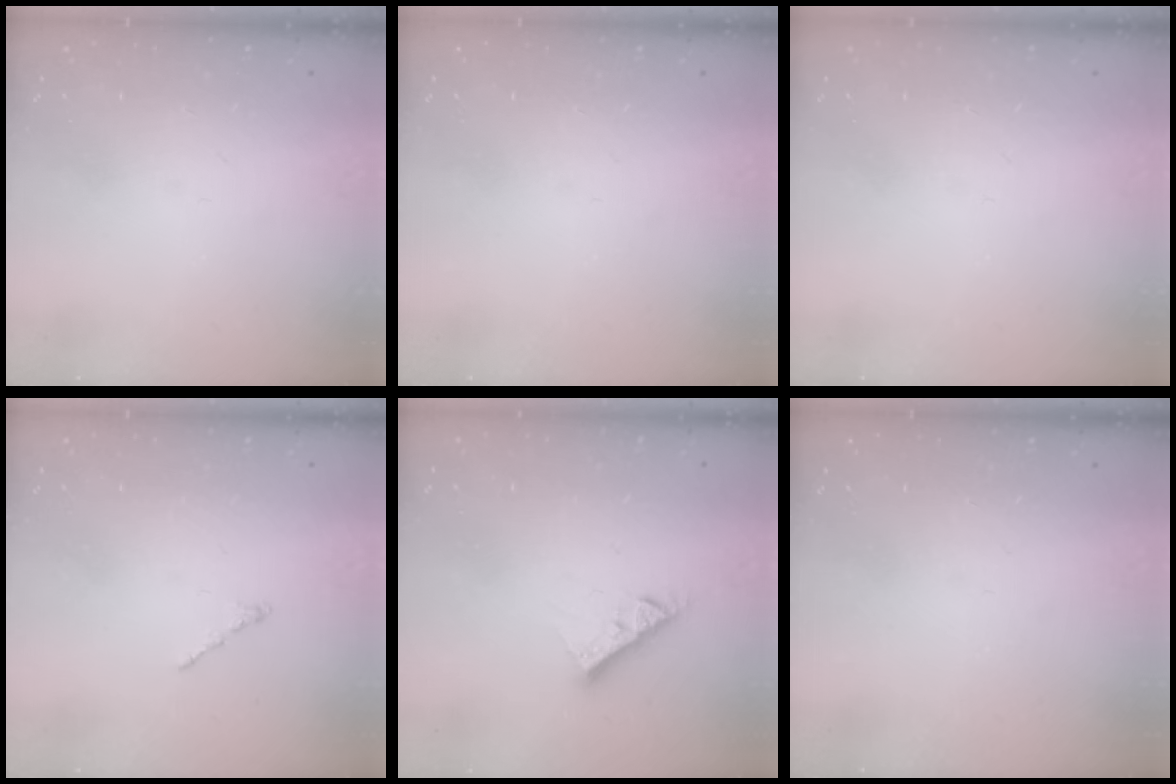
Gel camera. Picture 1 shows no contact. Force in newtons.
{"total": 0.0}
{"total": 0.0}
{"total": 0.0}
{"total": 7.7, "press": 7.7, "slide": 0.3}
{"total": 0.0}